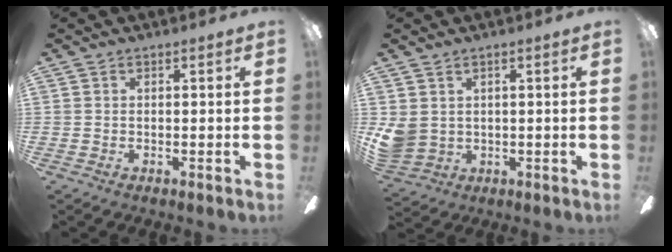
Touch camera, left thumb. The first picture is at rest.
{"total": 5.1, "force": [1.2, 4.5, 2.1], "torque": [-0.053, 0.001, 0.027]}